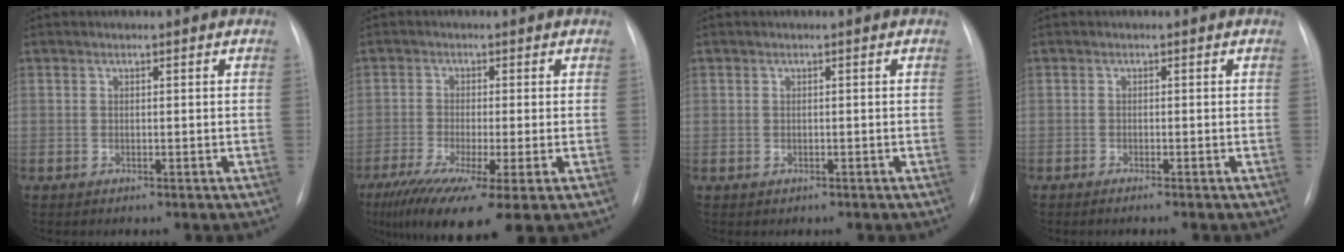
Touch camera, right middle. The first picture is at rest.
{"total": 13.1, "force": [-8.0, 1.3, 10.3], "torque": [-0.166, -0.039, -0.132]}
{"total": 0.8, "force": [-0.3, 0.8, 0.0], "torque": [-0.001, 0.005, -0.005]}
{"total": 1.2, "force": [-1.0, -0.2, 0.7], "torque": [-0.011, 0.000, -0.014]}